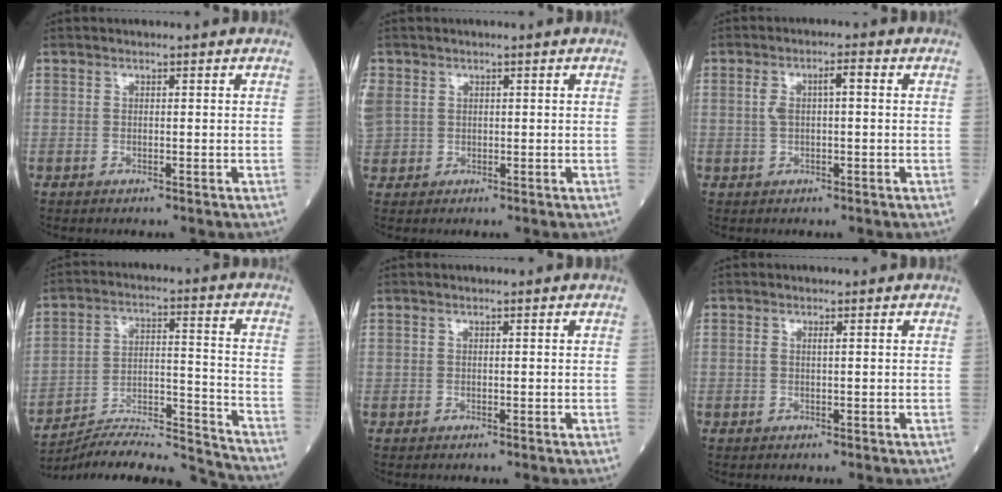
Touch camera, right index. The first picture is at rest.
{"total": 4.9, "force": [1.1, 4.3, 2.1], "torque": [-0.089, 0.022, 0.034]}
{"total": 3.9, "force": [0.6, 1.2, 3.6], "torque": [-0.076, 0.023, 0.013]}
{"total": 18.1, "force": [-17.7, -0.3, 3.8], "torque": [-0.076, 0.020, -0.278]}
{"total": 0.0}
{"total": 0.7, "force": [0.3, 0.0, 0.7], "torque": [-0.019, 0.004, 0.005]}